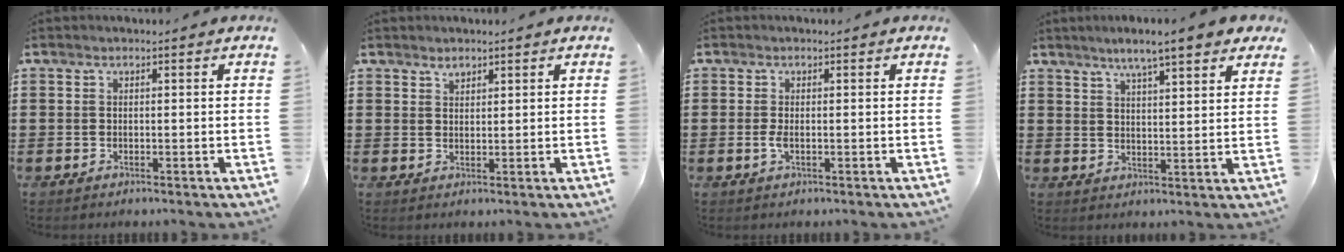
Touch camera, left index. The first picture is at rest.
{"total": 1.5, "force": [1.3, 0.6, 0.2], "torque": [0.001, -0.003, 0.024]}
{"total": 1.4, "force": [-0.2, 0.4, 1.3], "torque": [-0.032, -0.003, -0.006]}
{"total": 5.4, "force": [4.5, 0.5, 2.9], "torque": [-0.072, -0.006, 0.078]}